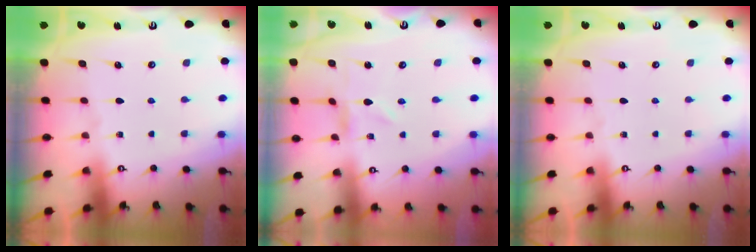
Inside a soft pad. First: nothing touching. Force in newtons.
{"total": 0.8, "press": 0.8, "slide": 0.2}
{"total": 0.0}